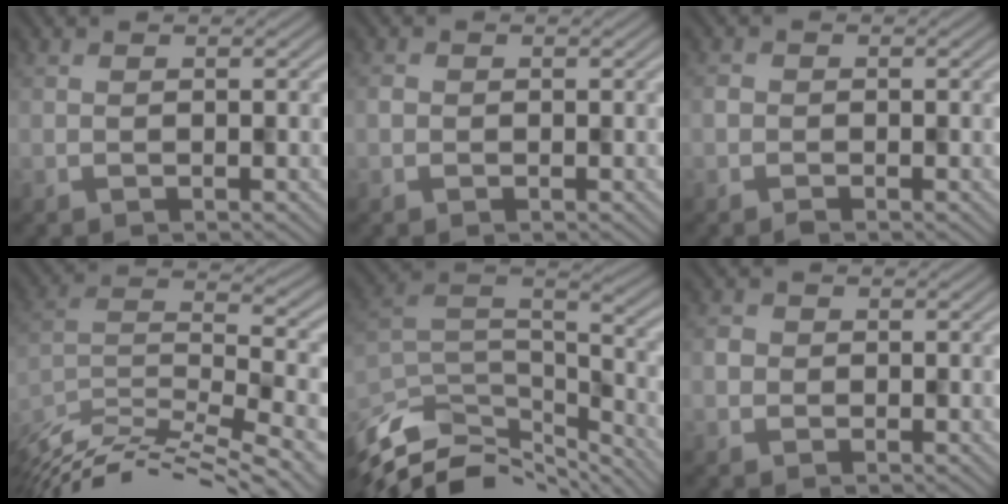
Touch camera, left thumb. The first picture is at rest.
{"total": 0.6, "force": [-0.2, 0.4, -0.3], "torque": [0.006, -0.002, -0.004]}
{"total": 0.8, "force": [-0.7, 0.5, -0.1], "torque": [0.005, -0.001, -0.013]}
{"total": 12.8, "force": [-9.7, 2.7, 7.9], "torque": [-0.148, 0.002, -0.165]}
{"total": 12.3, "force": [-9.5, 5.1, 5.9], "torque": [-0.160, -0.005, -0.153]}
{"total": 1.1, "force": [0.0, 1.0, -0.5], "torque": [0.015, -0.004, -0.002]}